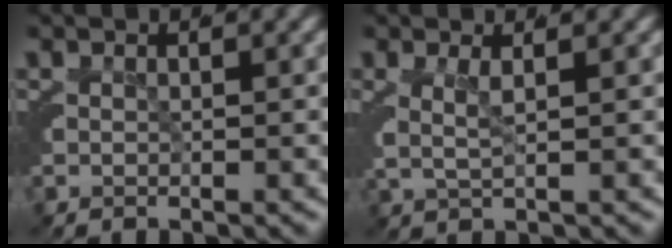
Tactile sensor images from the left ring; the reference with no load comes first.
{"total": 1.5, "force": [0.3, 0.7, 1.3], "torque": [-0.034, -0.004, 0.008]}